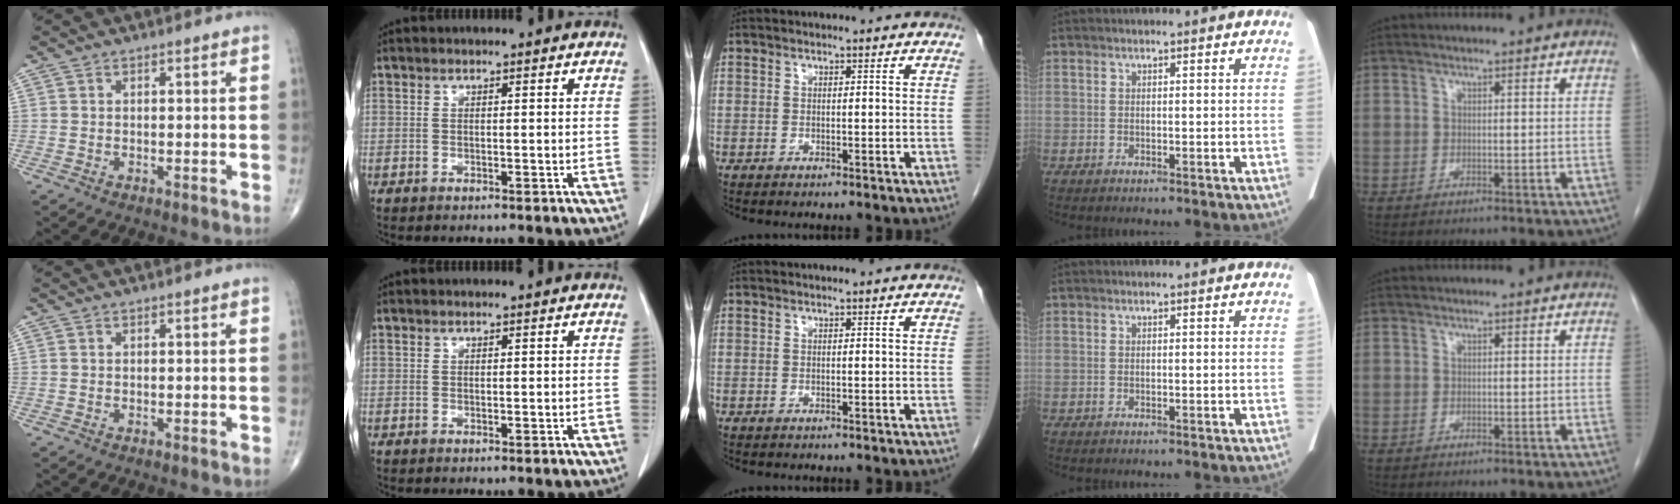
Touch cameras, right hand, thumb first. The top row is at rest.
{}